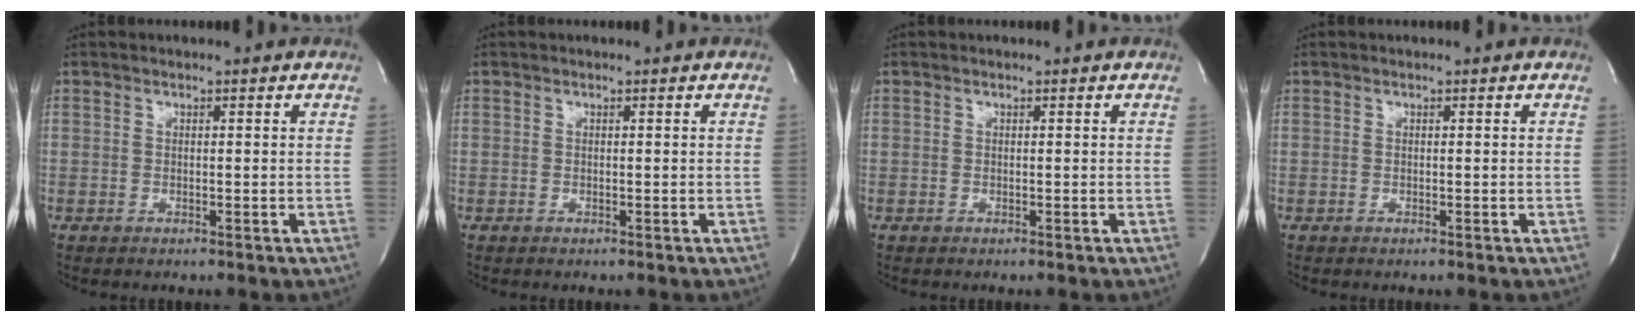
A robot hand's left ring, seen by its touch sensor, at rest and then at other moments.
{"total": 0.0}
{"total": 0.0}
{"total": 0.0}